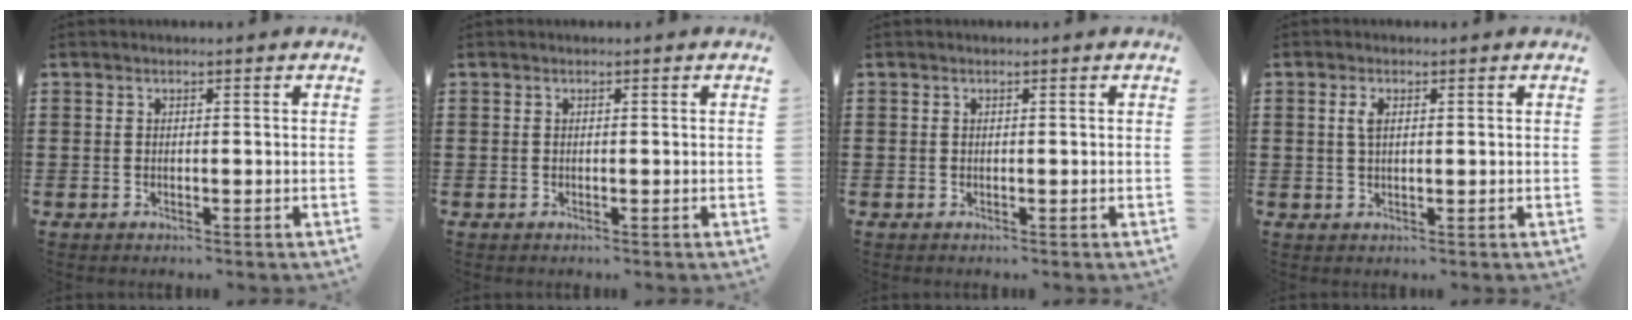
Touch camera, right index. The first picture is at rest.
{"total": 0.0}
{"total": 0.0}
{"total": 1.9, "force": [0.5, 0.8, 1.7], "torque": [-0.036, 0.005, 0.008]}